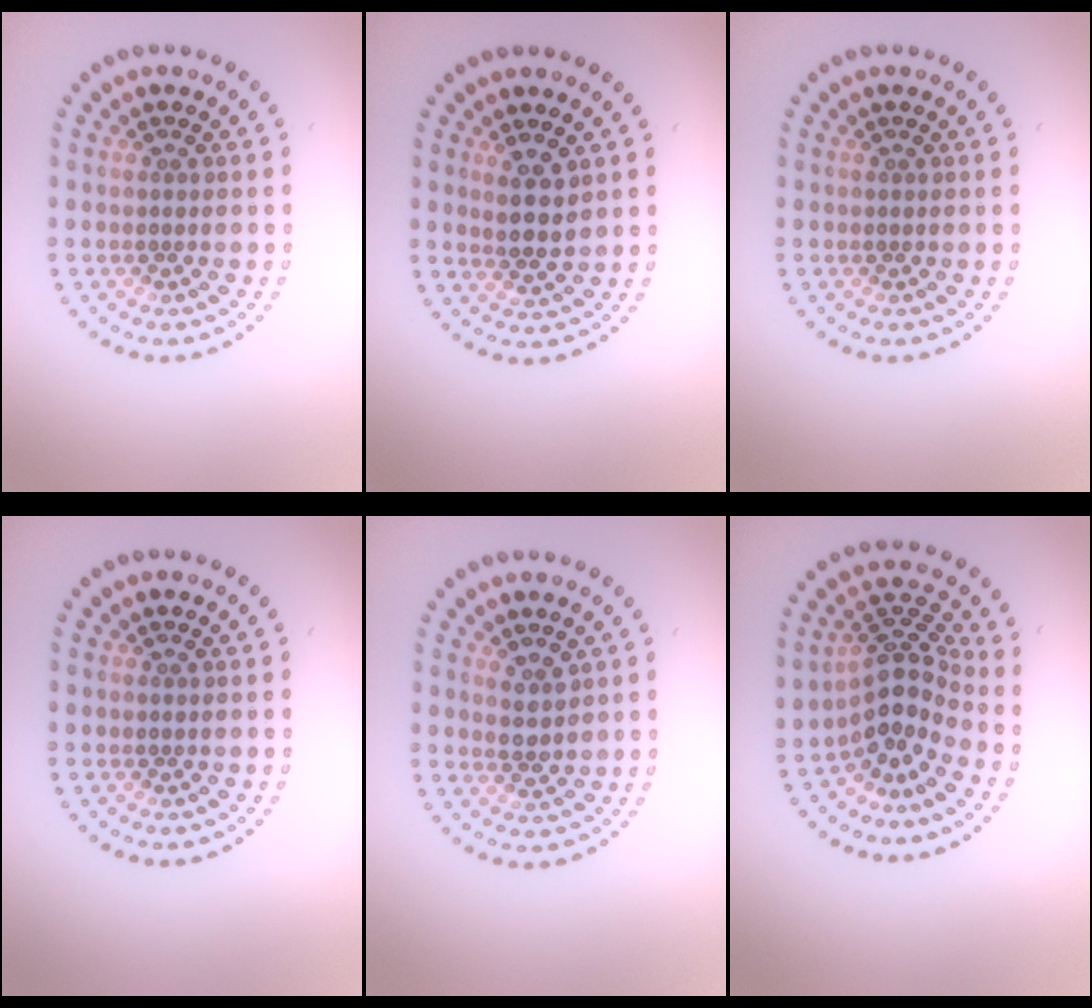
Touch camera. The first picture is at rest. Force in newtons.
{"total": 2.6, "press": 2.3, "slide": 1.1}
{"total": 0.0}
{"total": 0.0}
{"total": 1.7, "press": 1.7, "slide": 0.4}
{"total": 4.2, "press": 3.0, "slide": 3.0}